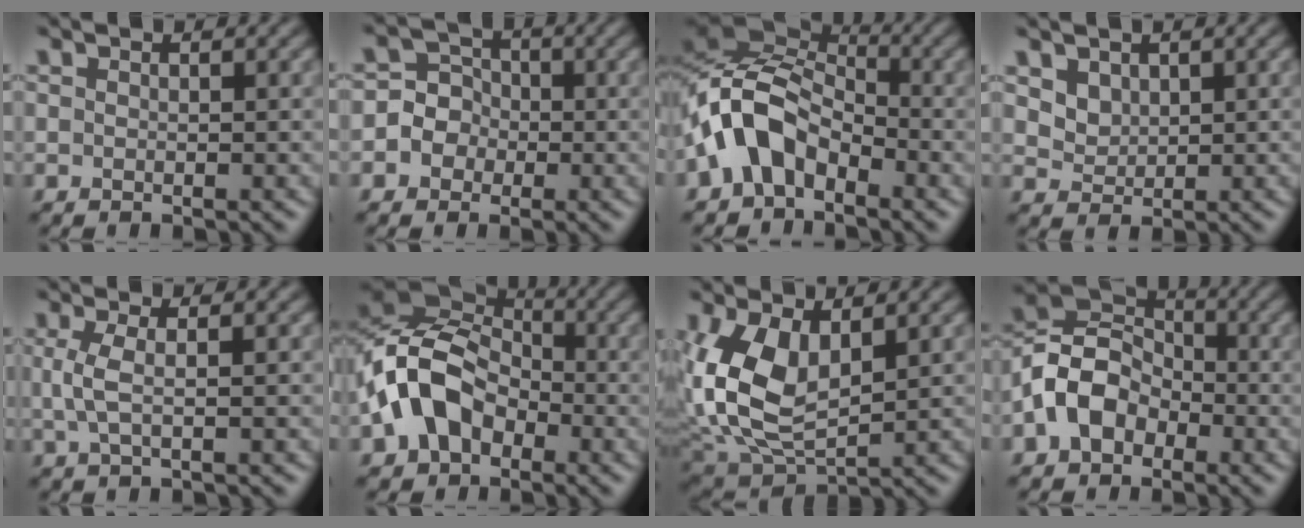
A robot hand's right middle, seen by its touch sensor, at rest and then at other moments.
{"total": 4.8, "force": [-0.9, 4.6, 1.2], "torque": [-0.004, 0.026, -0.042]}
{"total": 6.8, "force": [-2.9, 4.5, 4.2], "torque": [-0.077, 0.019, -0.074]}
{"total": 2.4, "force": [1.6, 1.6, 0.6], "torque": [-0.021, -0.009, 0.041]}
{"total": 2.1, "force": [0.1, 0.6, 2.0], "torque": [-0.047, 0.001, 0.003]}
{"total": 8.1, "force": [-2.3, 5.9, 5.1], "torque": [-0.094, 0.019, -0.063]}
{"total": 8.5, "force": [1.8, 4.9, 6.7], "torque": [-0.158, -0.005, 0.034]}
{"total": 6.6, "force": [-2.3, 4.9, 3.9], "torque": [-0.073, 0.014, -0.059]}